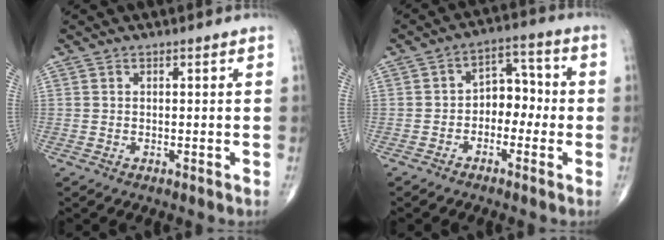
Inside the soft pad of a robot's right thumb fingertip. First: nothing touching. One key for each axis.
{"total": 6.7, "fx": -1.3, "fy": 4.8, "fz": 4.5, "tx": -0.030, "ty": 0.036, "tz": -0.038}